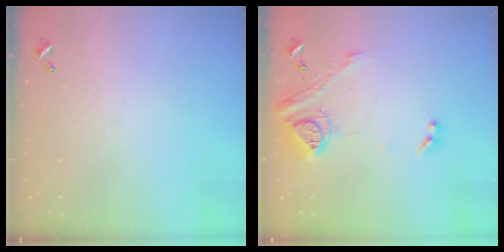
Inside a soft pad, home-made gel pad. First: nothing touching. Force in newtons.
{"total": 14.9, "press": 14.8, "slide": 1.7}